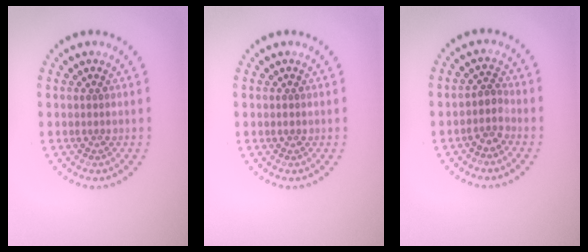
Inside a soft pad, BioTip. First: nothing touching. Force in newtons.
{"total": 0.6, "press": 0.6, "slide": 0.1}
{"total": 1.8, "press": 1.4, "slide": 1.2}